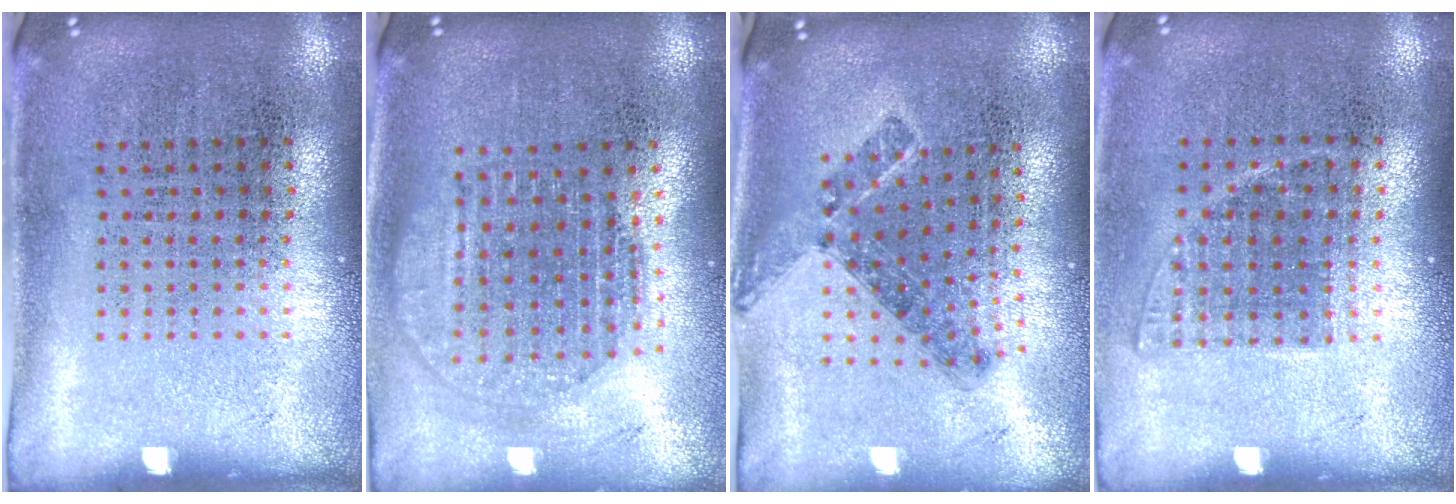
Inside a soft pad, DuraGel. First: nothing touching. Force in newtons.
{"total": 1.9, "press": 1.5, "slide": 1.0}
{"total": 0.8, "press": 0.7, "slide": 0.3}
{"total": 1.1, "press": 0.9, "slide": 0.5}